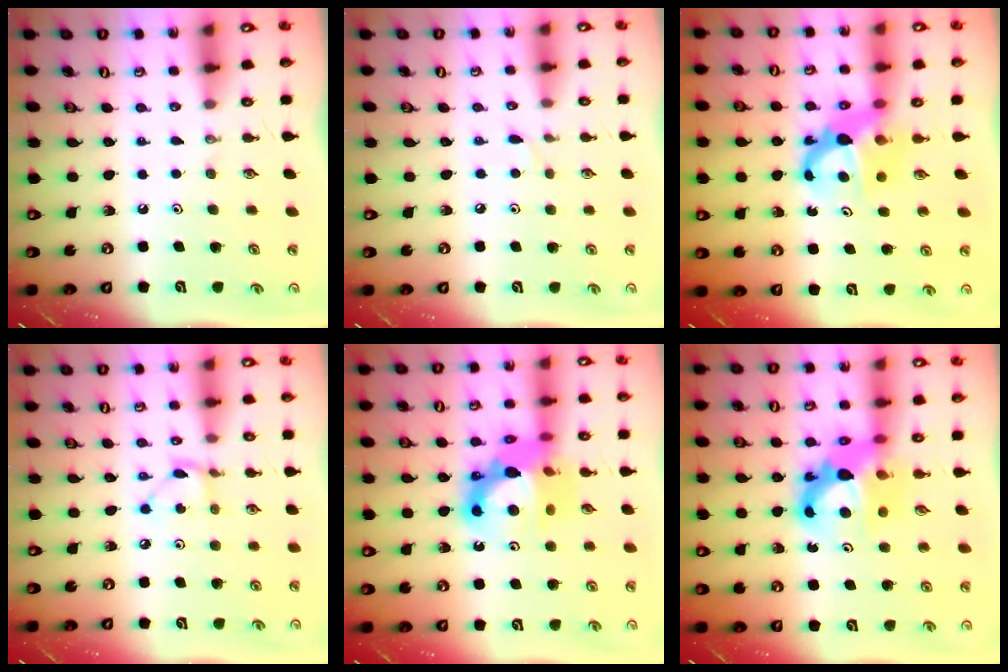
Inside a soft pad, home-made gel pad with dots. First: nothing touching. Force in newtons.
{"total": 3.2, "press": 3.2, "slide": 0.5}
{"total": 6.6, "press": 6.6, "slide": 0.5}
{"total": 2.9, "press": 2.9, "slide": 0.1}
{"total": 15.7, "press": 15.7, "slide": 1.3}
{"total": 12.1, "press": 12.1, "slide": 1.3}